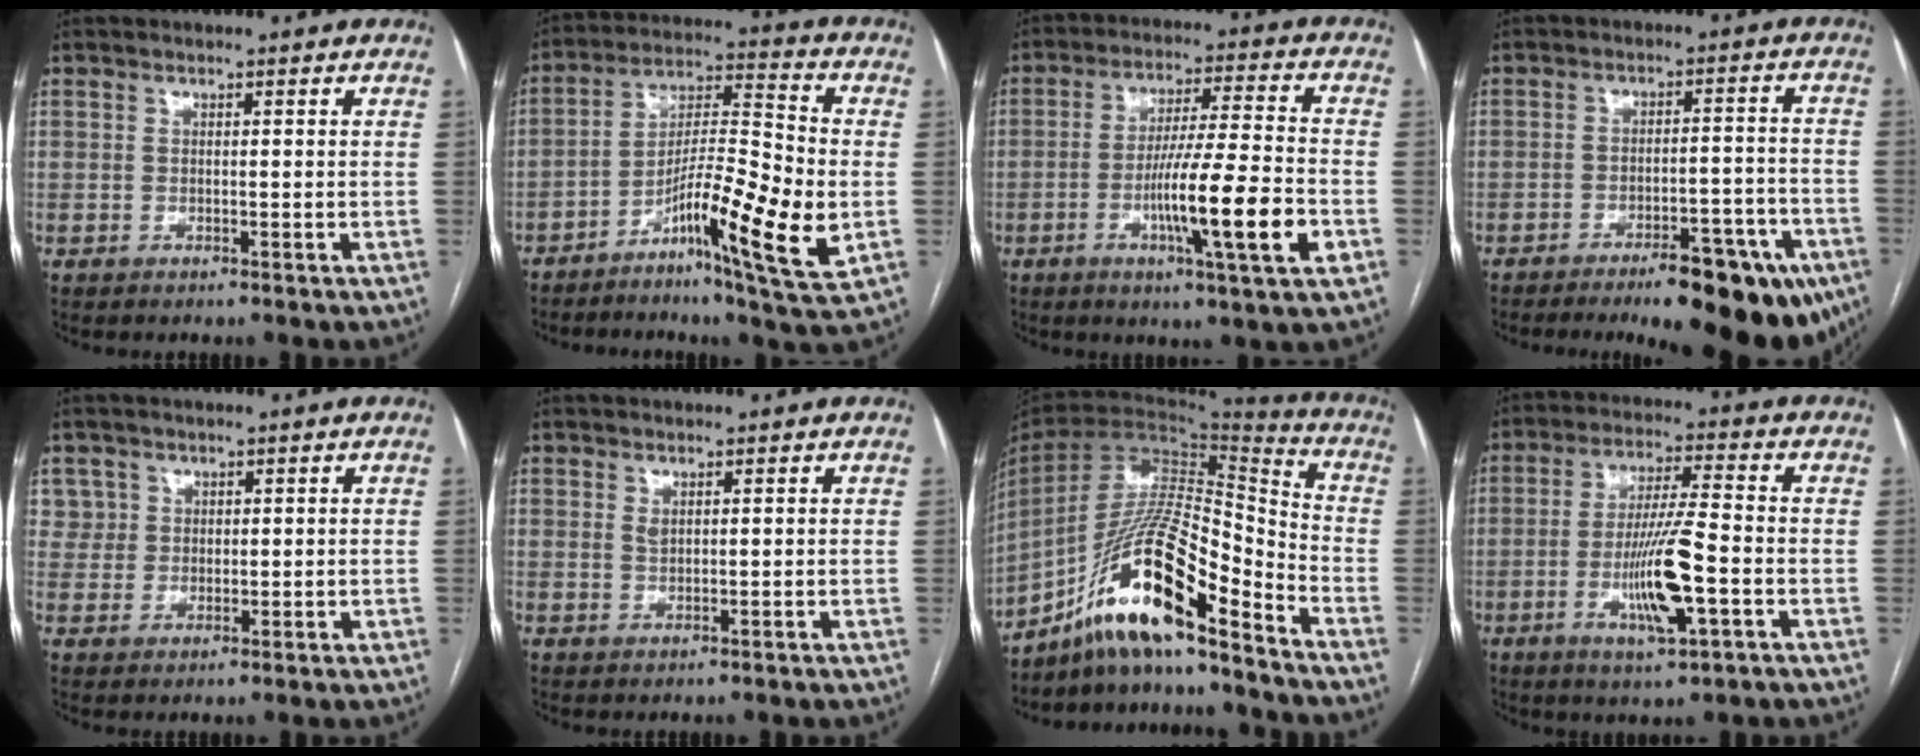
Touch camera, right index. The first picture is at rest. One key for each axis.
{"total": 15.5, "fx": -5.1, "fy": 1.1, "fz": 14.6, "tx": -0.258, "ty": -0.003, "tz": -0.086}
{"total": 14.3, "fx": -4.4, "fy": -0.1, "fz": 13.7, "tx": -0.235, "ty": -0.011, "tz": -0.073}
{"total": 16.1, "fx": -11.1, "fy": 4.6, "fz": 10.7, "tx": -0.072, "ty": 0.027, "tz": -0.152}
{"total": 3.3, "fx": 1.6, "fy": 2.9, "fz": -0.4, "tx": 0.023, "ty": 0.005, "tz": 0.027}
{"total": 0.9, "fx": 0.6, "fy": 0.3, "fz": 0.6, "tx": -0.012, "ty": -0.002, "tz": 0.014}
{"total": 17.0, "fx": -12.3, "fy": 1.8, "fz": 11.7, "tx": -0.223, "ty": 0.012, "tz": -0.221}
{"total": 10.8, "fx": -3.2, "fy": 0.8, "fz": 10.3, "tx": -0.195, "ty": -0.008, "tz": -0.056}